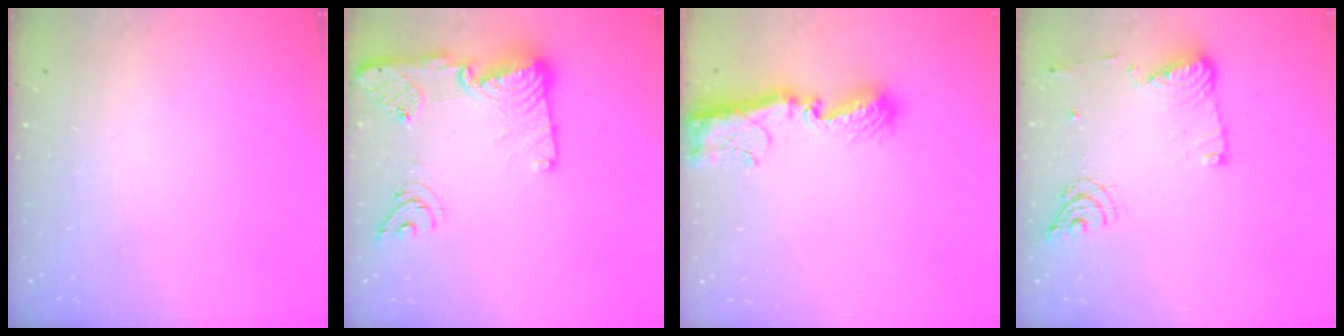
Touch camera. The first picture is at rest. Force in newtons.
{"total": 18.1, "press": 18.0, "slide": 2.0}
{"total": 9.7, "press": 9.6, "slide": 0.9}
{"total": 13.4, "press": 13.4, "slide": 0.6}